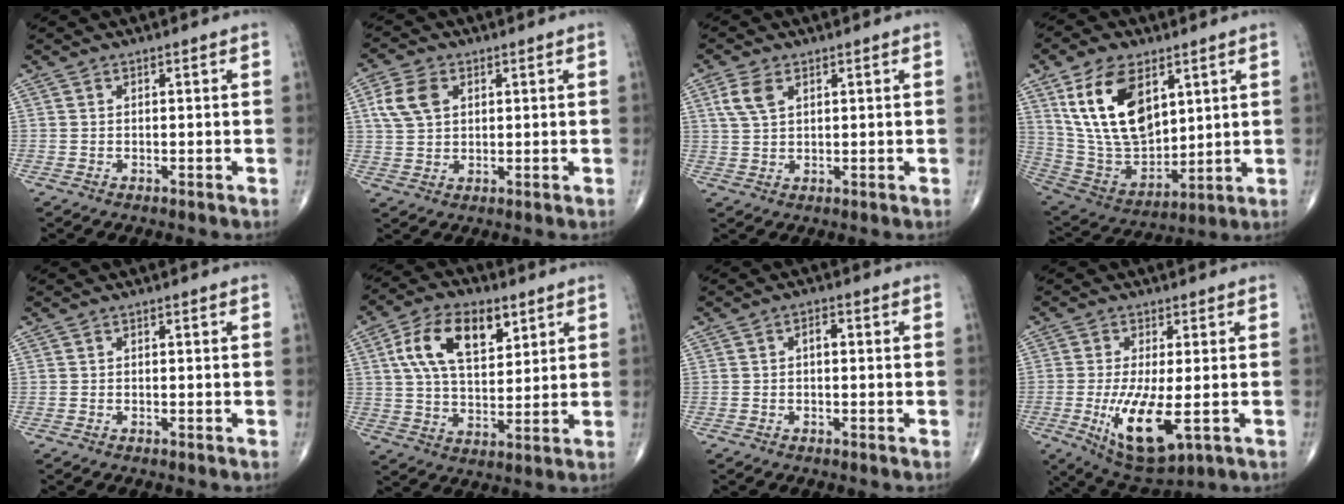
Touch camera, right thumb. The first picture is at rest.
{"total": 6.8, "force": [2.3, 4.7, 4.4], "torque": [-0.082, 0.002, 0.044]}
{"total": 4.5, "force": [2.0, 2.5, 3.2], "torque": [-0.067, 0.003, 0.043]}
{"total": 19.0, "force": [7.5, 11.0, 13.5], "torque": [-0.224, -0.033, 0.159]}
{"total": 0.0}
{"total": 14.2, "force": [5.7, 7.6, 10.6], "torque": [-0.171, -0.008, 0.102]}
{"total": 1.6, "force": [0.0, 0.9, 1.3], "torque": [-0.018, 0.005, -0.004]}
{"total": 11.3, "force": [-2.6, 3.7, 10.4], "torque": [-0.194, -0.026, -0.032]}